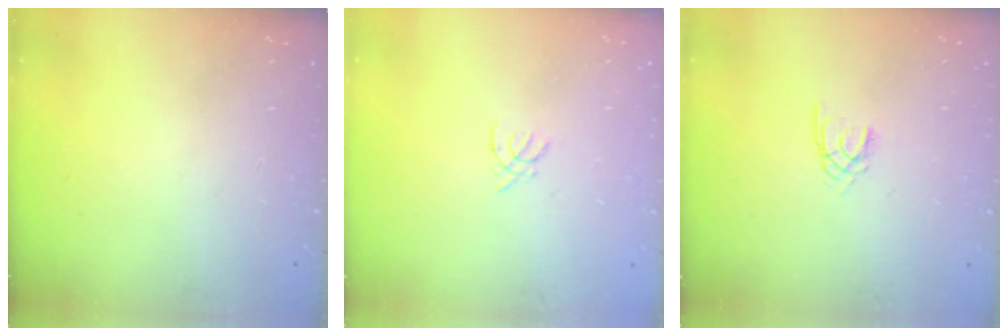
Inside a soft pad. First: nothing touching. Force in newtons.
{"total": 1.8, "press": 1.8, "slide": 0.4}
{"total": 1.7, "press": 1.7, "slide": 0.3}